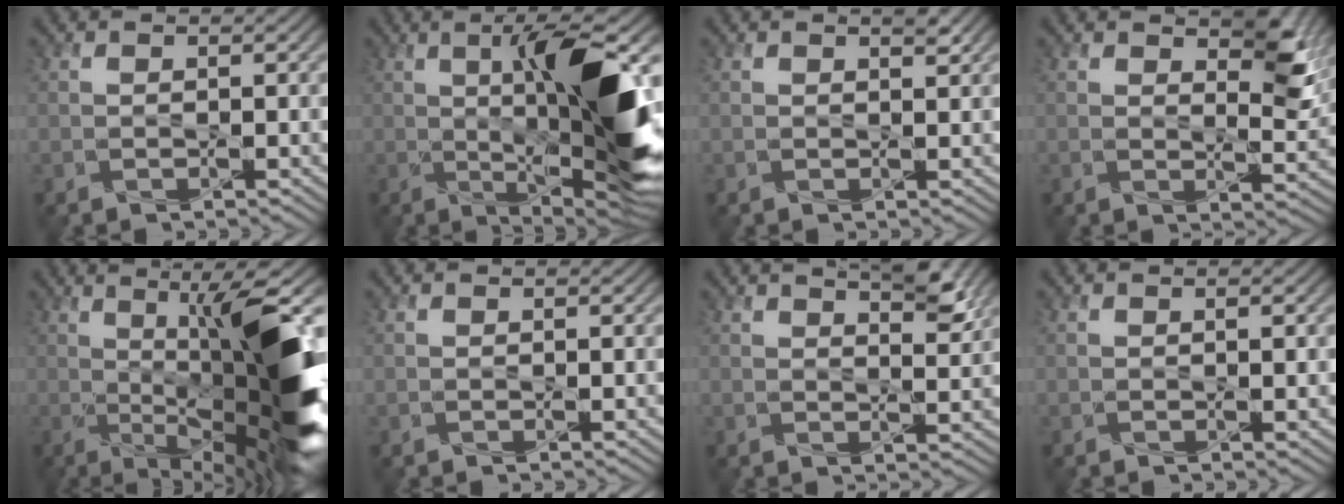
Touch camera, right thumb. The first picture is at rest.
{"total": 13.7, "force": [0.8, 2.9, 13.3], "torque": [-0.205, -0.002, 0.020]}
{"total": 1.1, "force": [0.8, 0.1, 0.6], "torque": [-0.012, -0.002, 0.016]}
{"total": 6.2, "force": [3.6, 2.5, 4.4], "torque": [-0.063, -0.009, 0.056]}
{"total": 15.3, "force": [-0.4, 3.9, 14.8], "torque": [-0.209, 0.003, 0.002]}
{"total": 0.0}
{"total": 4.8, "force": [3.3, 1.3, 3.2], "torque": [-0.053, -0.001, 0.055]}
{"total": 0.7, "force": [0.1, 0.1, 0.7], "torque": [-0.009, -0.001, 0.001]}